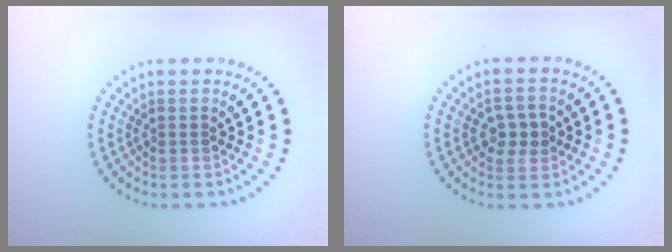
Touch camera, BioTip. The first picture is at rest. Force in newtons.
{"total": 2.6, "press": 2.6, "slide": 0.2}